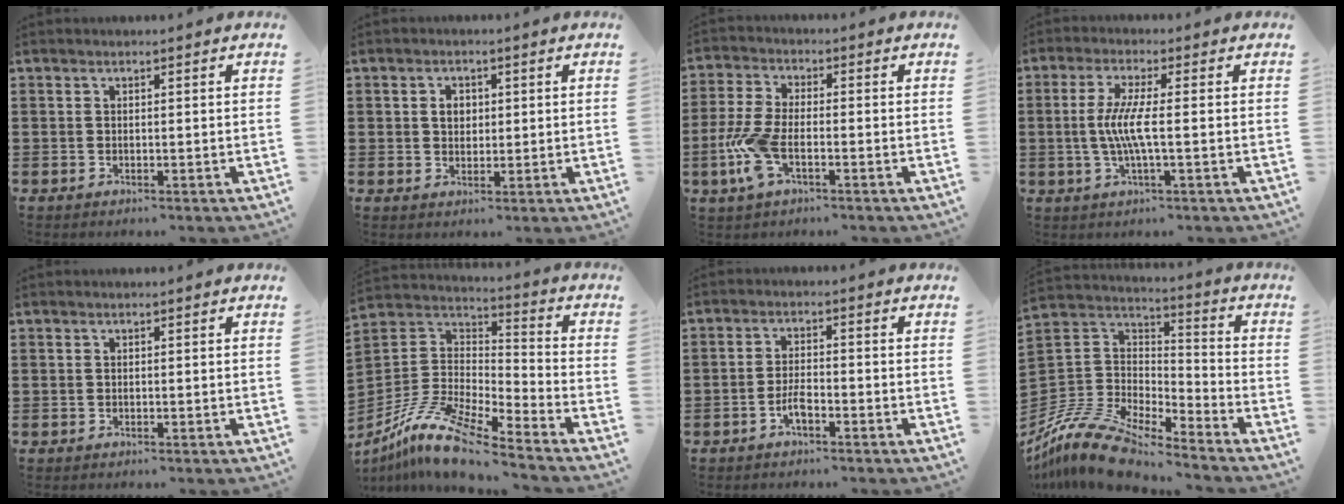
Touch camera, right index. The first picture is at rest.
{"total": 2.4, "force": [0.5, 1.8, 1.5], "torque": [-0.034, 0.010, 0.007]}
{"total": 7.3, "force": [-2.4, 3.1, 6.1], "torque": [-0.153, -0.015, -0.047]}
{"total": 5.6, "force": [-0.5, 0.5, 5.6], "torque": [-0.123, -0.012, -0.019]}
{"total": 0.0}
{"total": 11.9, "force": [-9.4, 2.3, 7.0], "torque": [-0.162, 0.011, -0.192]}
{"total": 3.2, "force": [-1.7, 1.0, 2.6], "torque": [-0.058, 0.000, -0.035]}
{"total": 11.9, "force": [-10.8, 2.8, 4.0], "torque": [-0.106, 0.017, -0.224]}